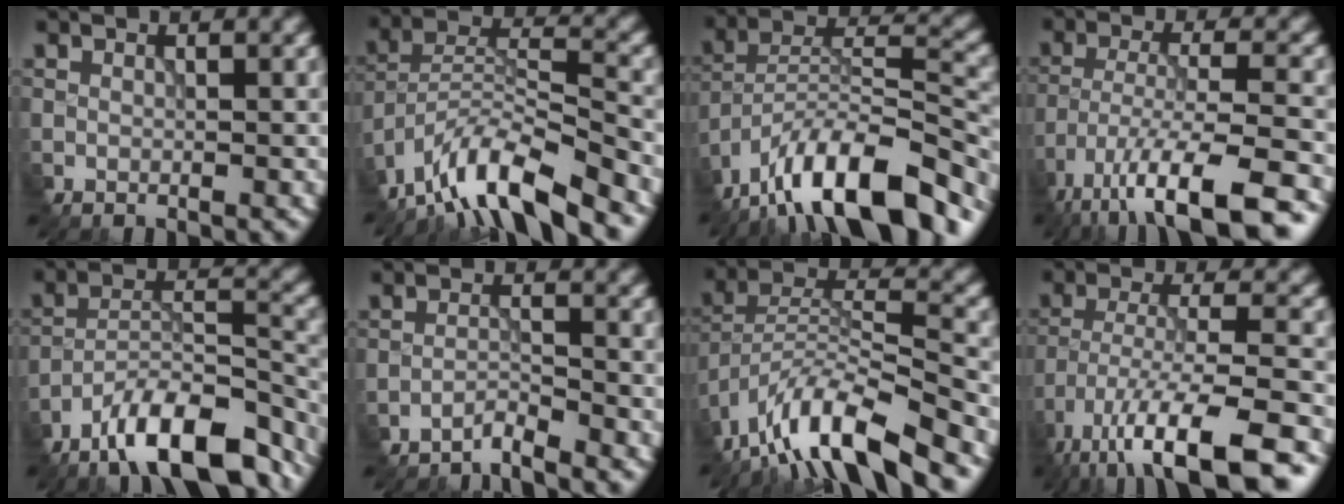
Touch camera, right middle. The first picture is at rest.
{"total": 10.2, "force": [-8.3, 2.2, 5.5], "torque": [-0.094, 0.010, -0.157]}
{"total": 14.5, "force": [-11.0, 4.9, 8.0], "torque": [-0.145, 0.021, -0.188]}
{"total": 11.2, "force": [-7.7, 2.8, 7.5], "torque": [-0.134, -0.004, -0.127]}
{"total": 11.6, "force": [-8.6, 3.6, 6.9], "torque": [-0.112, 0.009, -0.152]}
{"total": 2.1, "force": [-2.1, 0.0, 0.1], "torque": [0.005, 0.007, -0.048]}
{"total": 11.5, "force": [-8.8, 2.8, 6.8], "torque": [-0.116, 0.014, -0.167]}
{"total": 12.3, "force": [-8.4, 3.4, 8.3], "torque": [-0.158, -0.006, -0.136]}